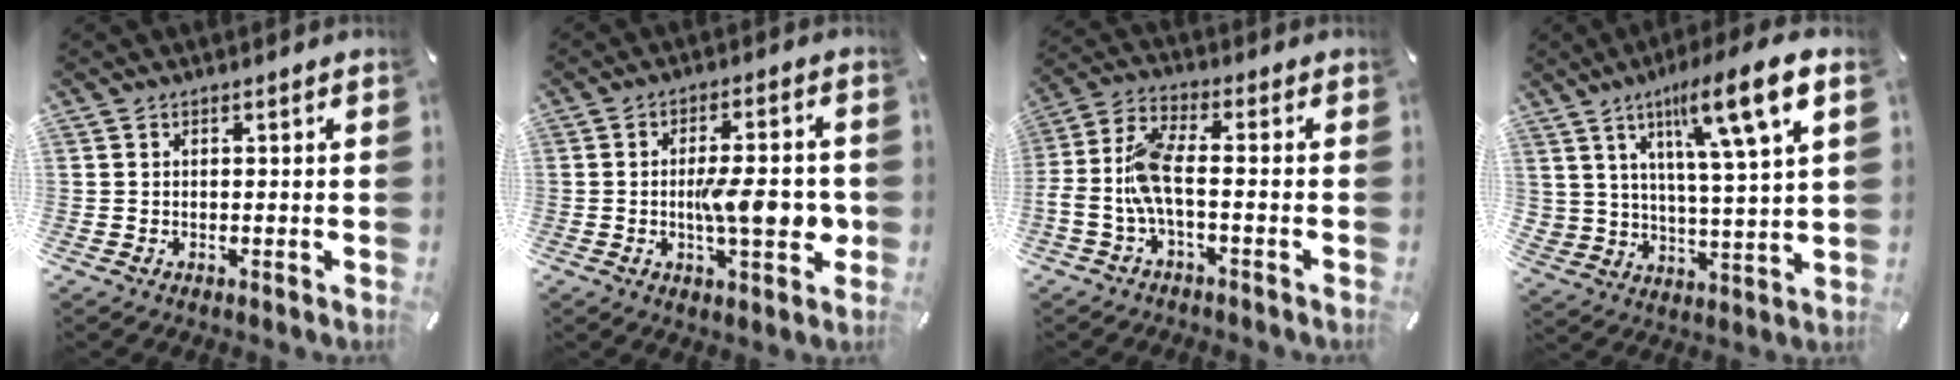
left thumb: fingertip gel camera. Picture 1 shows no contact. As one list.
[{"total": 11.5, "force": [-1.3, 3.6, 10.8], "torque": [-0.143, -0.002, -0.022]}, {"total": 8.8, "force": [-2.0, 3.0, 8.0], "torque": [-0.168, -0.006, -0.035]}, {"total": 14.9, "force": [8.8, 3.7, 11.4], "torque": [-0.189, -0.034, 0.138]}]